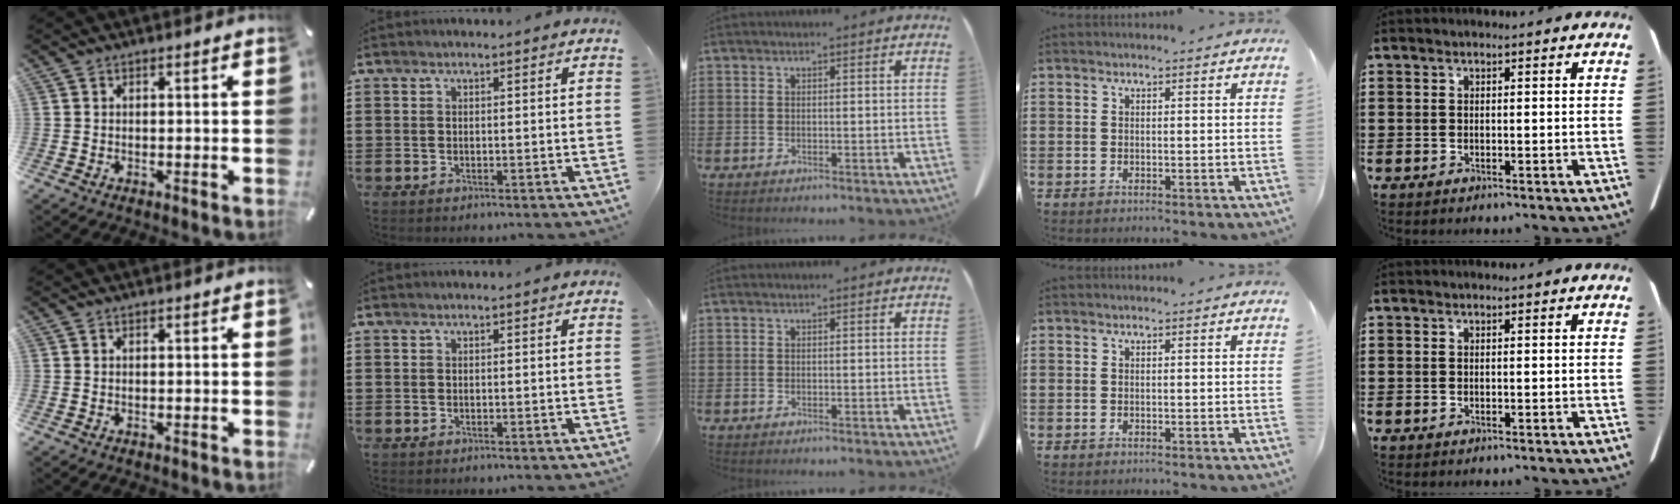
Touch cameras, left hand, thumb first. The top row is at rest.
{}